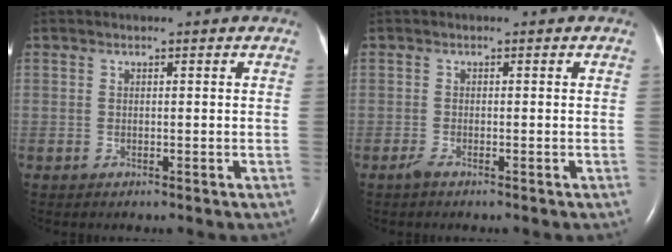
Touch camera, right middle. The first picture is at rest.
{"total": 0.9, "force": [-0.7, 0.0, 0.6], "torque": [-0.022, -0.004, -0.017]}